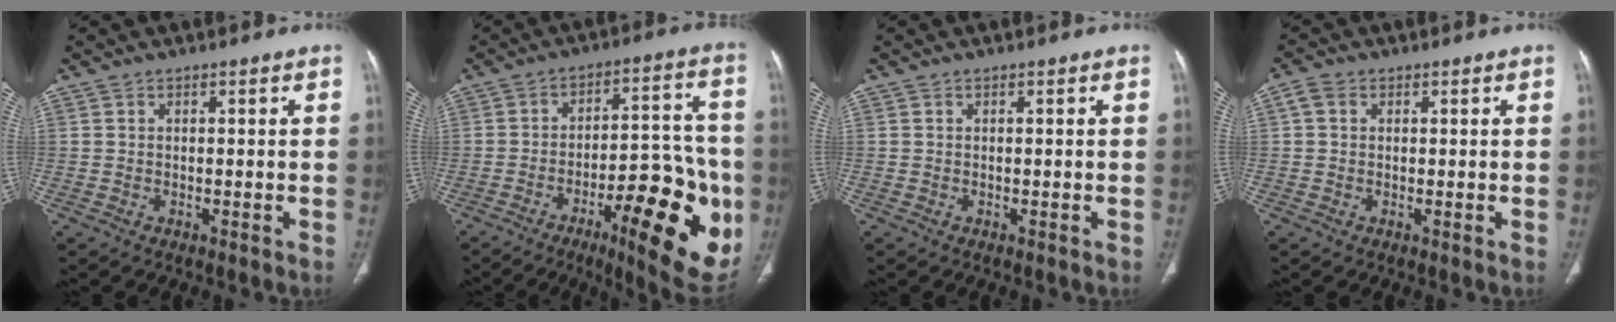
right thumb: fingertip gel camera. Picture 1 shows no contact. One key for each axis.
{"total": 22.7, "fx": -7.8, "fy": 7.4, "fz": 20.0, "tx": -0.219, "ty": 0.027, "tz": -0.097}
{"total": 0.0}
{"total": 2.3, "fx": 0.6, "fy": 1.8, "fz": 1.3, "tx": -0.025, "ty": 0.008, "tz": 0.011}